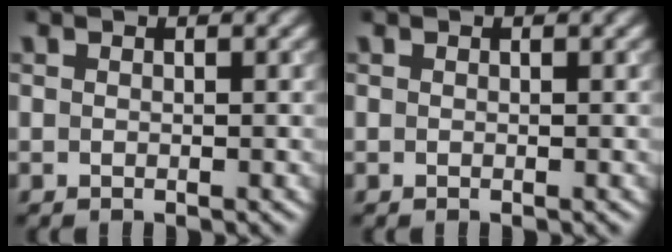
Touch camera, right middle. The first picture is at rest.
{"total": 0.0}